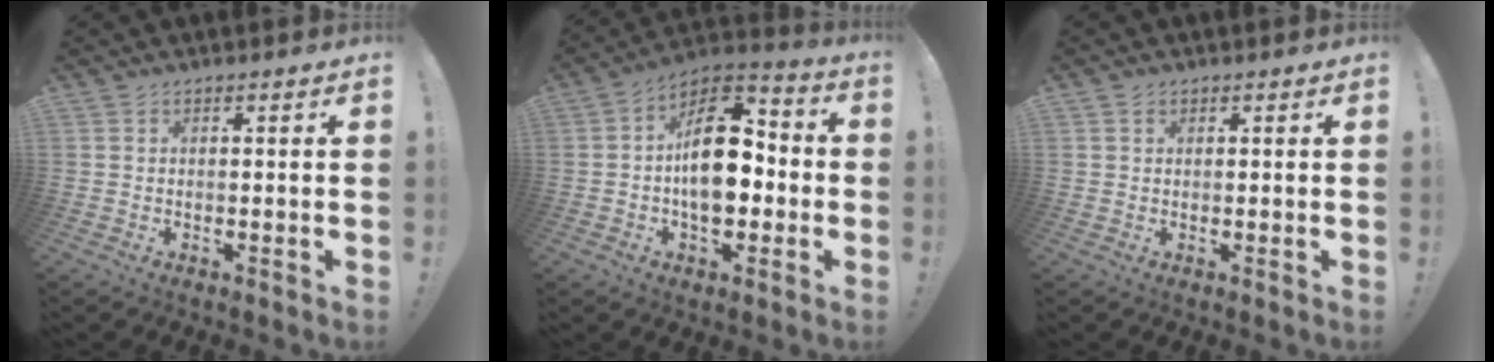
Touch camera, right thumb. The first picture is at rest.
{"total": 17.2, "force": [-1.0, 10.9, 13.3], "torque": [-0.198, 0.018, -0.014]}
{"total": 0.8, "force": [0.5, 0.6, 0.1], "torque": [0.002, -0.002, 0.010]}